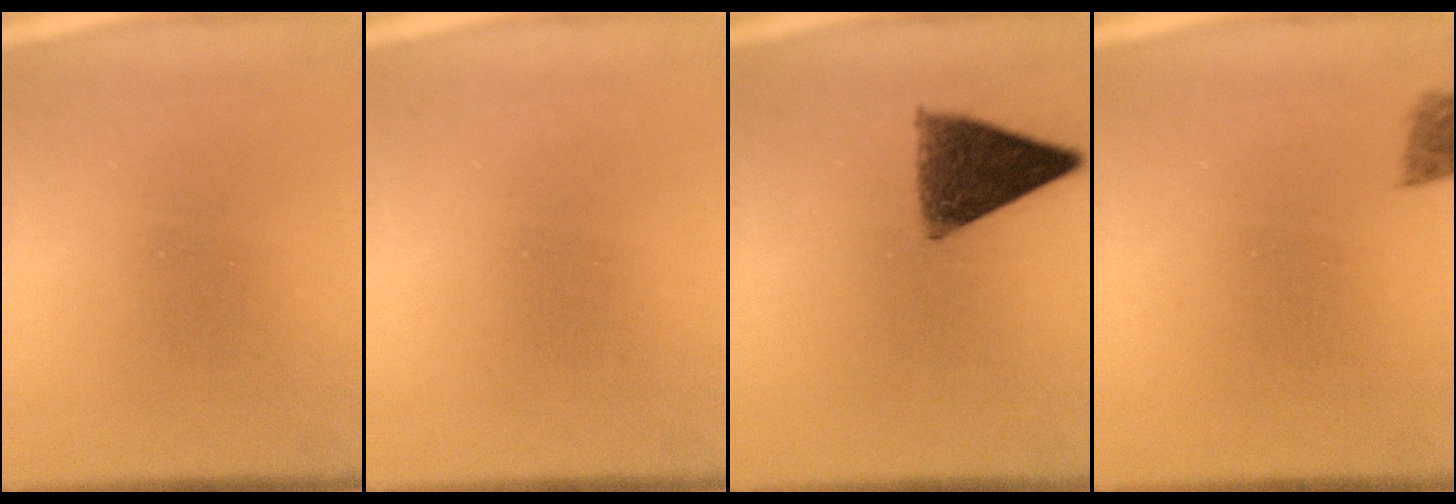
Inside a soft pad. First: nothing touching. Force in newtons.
{"total": 0.0}
{"total": 10.1}
{"total": 2.7}